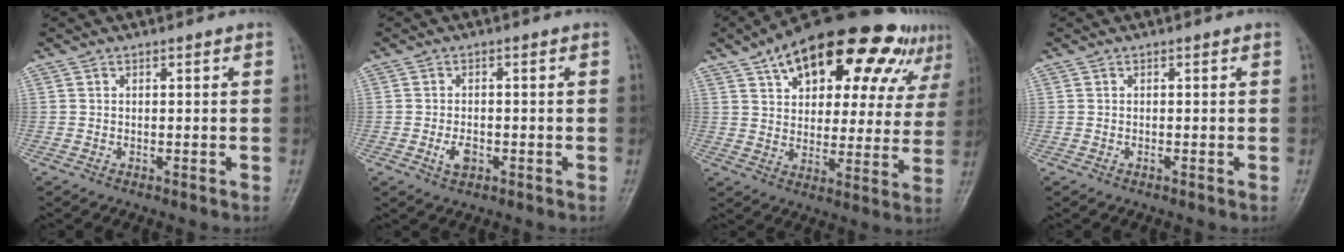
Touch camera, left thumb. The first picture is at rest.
{"total": 3.0, "force": [-1.1, 1.9, 2.1], "torque": [-0.036, 0.001, -0.019]}
{"total": 26.6, "force": [15.0, 12.3, 18.2], "torque": [-0.233, 0.007, 0.218]}
{"total": 0.0}